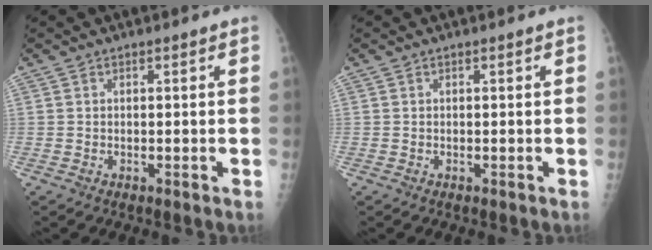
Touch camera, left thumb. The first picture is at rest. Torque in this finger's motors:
{"motor_torque": [0.00, 0.00, -0.02, 0.02, 0.00]}